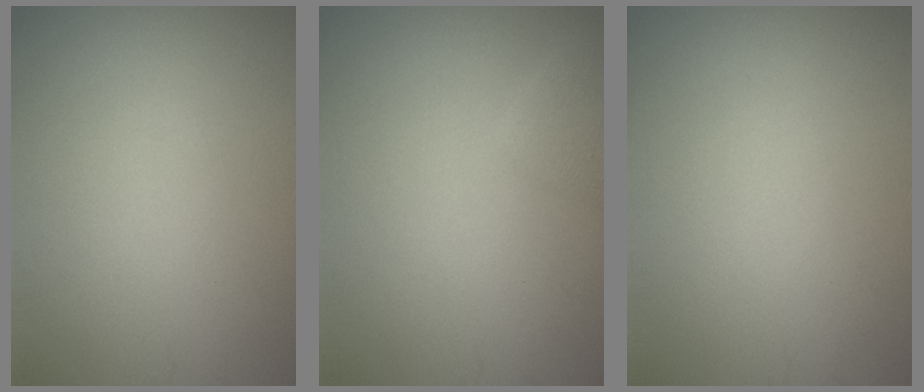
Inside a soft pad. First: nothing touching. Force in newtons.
{"total": 1.3, "press": 1.3, "slide": 0.0}
{"total": 0.0}